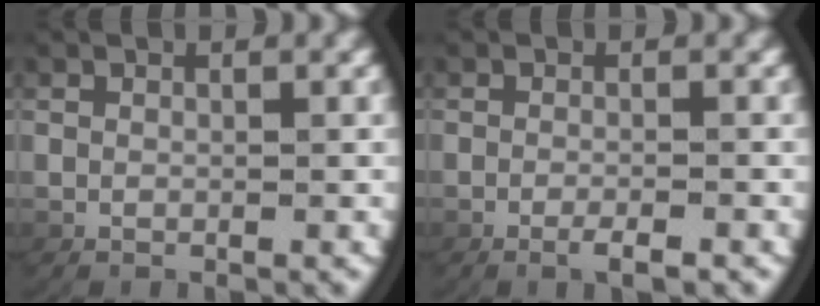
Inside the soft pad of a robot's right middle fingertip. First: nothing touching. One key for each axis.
{"total": 2.0, "fx": -1.5, "fy": 0.5, "fz": 1.3, "tx": -0.028, "ty": 0.005, "tz": -0.026}